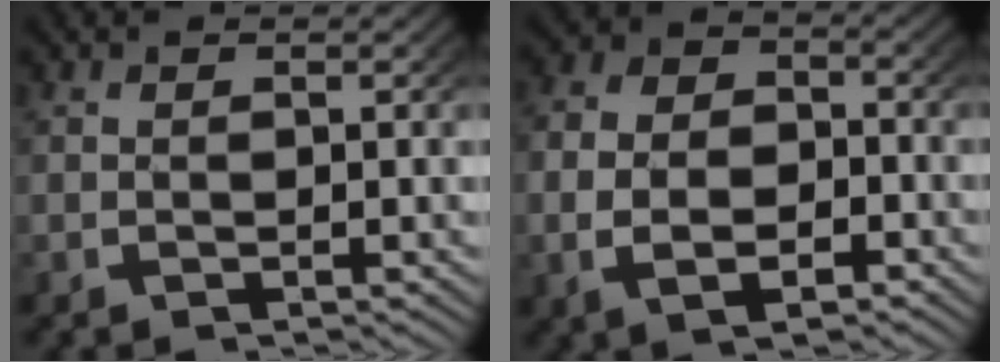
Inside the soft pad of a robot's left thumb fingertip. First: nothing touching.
{"total": 5.4, "force": [-1.6, 3.5, 3.7], "torque": [-0.061, -0.011, -0.023]}